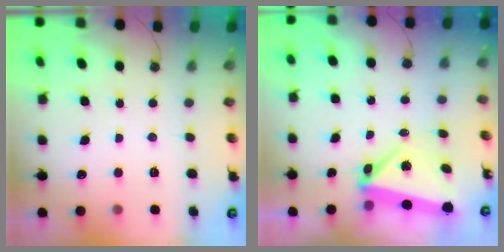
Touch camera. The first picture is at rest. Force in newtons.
{"total": 5.6, "press": 5.6, "slide": 0.8}